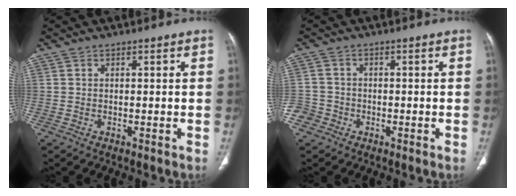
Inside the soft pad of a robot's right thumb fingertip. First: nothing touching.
{"total": 3.9, "force": [-1.9, 3.4, 0.5], "torque": [0.001, 0.017, -0.041]}